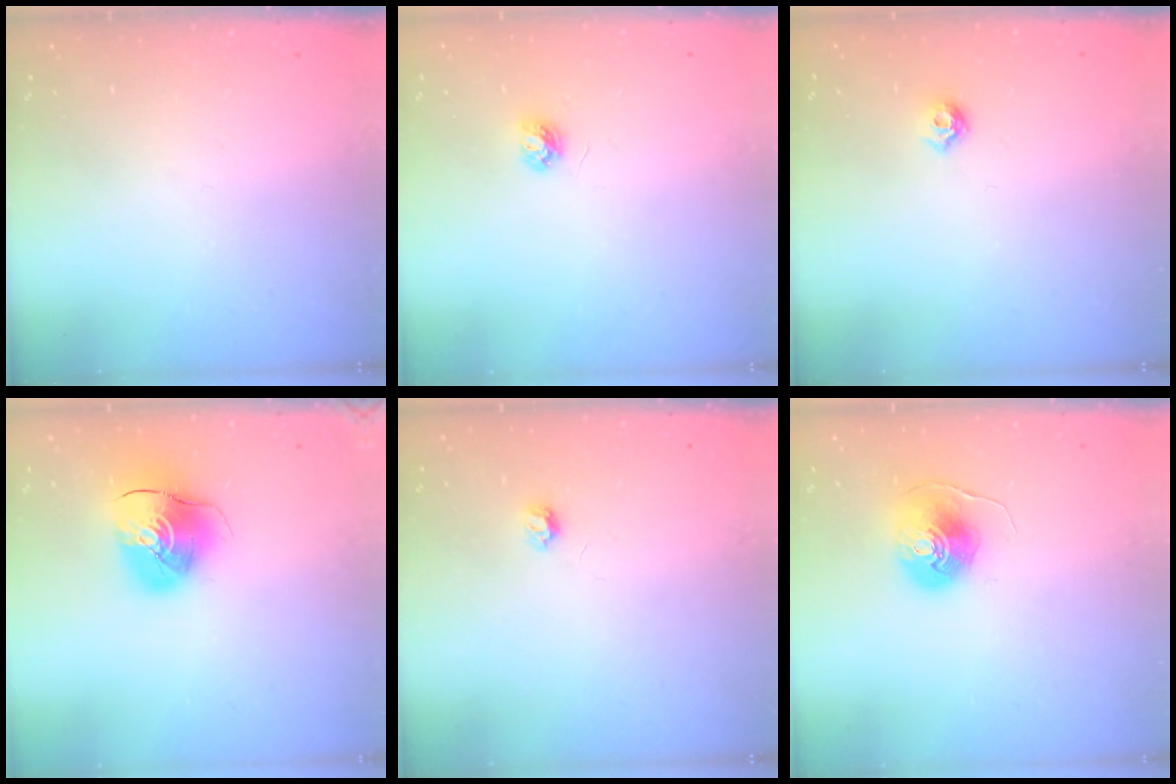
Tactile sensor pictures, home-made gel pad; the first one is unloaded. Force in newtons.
{"total": 3.9, "press": 3.9, "slide": 0.4}
{"total": 5.1, "press": 5.0, "slide": 0.9}
{"total": 10.6, "press": 10.5, "slide": 1.5}
{"total": 3.1, "press": 3.1, "slide": 0.5}
{"total": 9.1, "press": 9.1, "slide": 0.4}